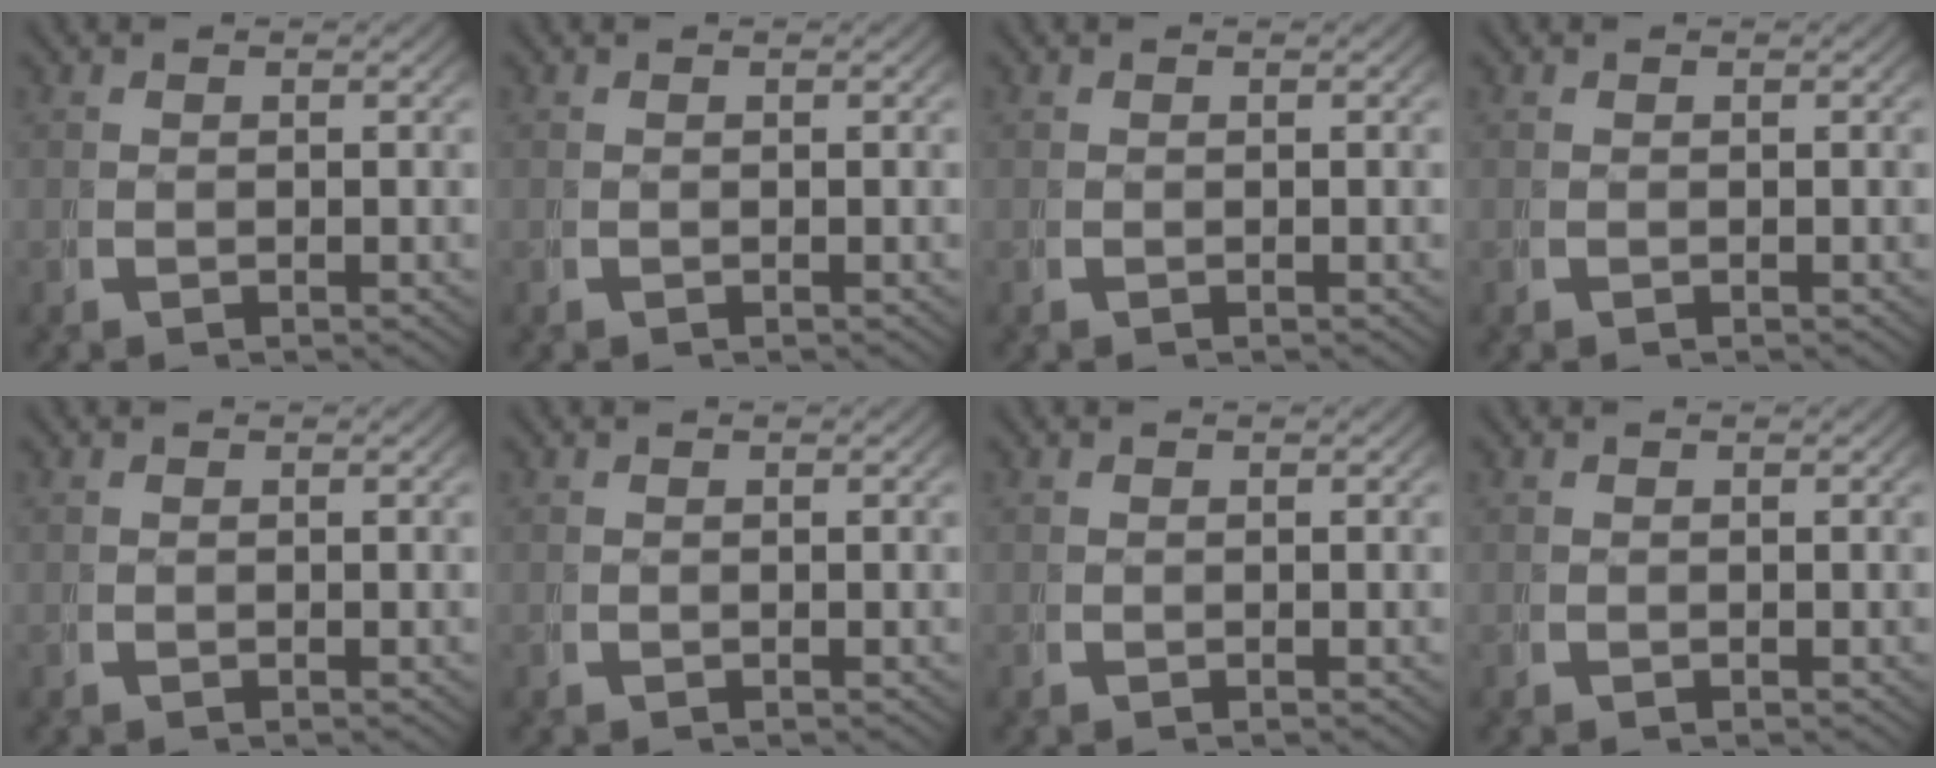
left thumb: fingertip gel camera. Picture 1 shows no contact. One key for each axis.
{"total": 0.0}
{"total": 0.0}
{"total": 0.0}
{"total": 0.0}
{"total": 0.0}
{"total": 0.0}
{"total": 0.0}